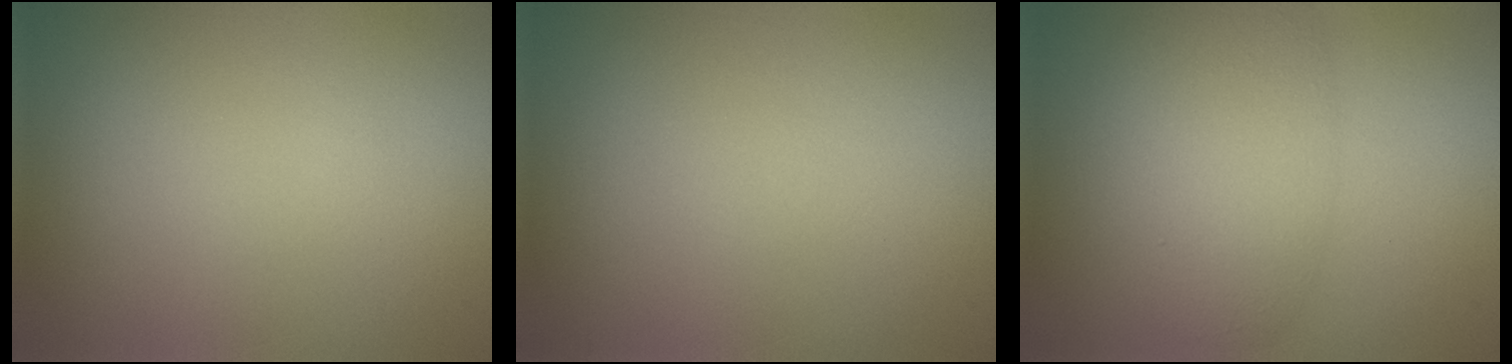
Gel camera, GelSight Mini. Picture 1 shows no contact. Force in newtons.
{"total": 0.0}
{"total": 5.2, "press": 5.2, "slide": 0.2}